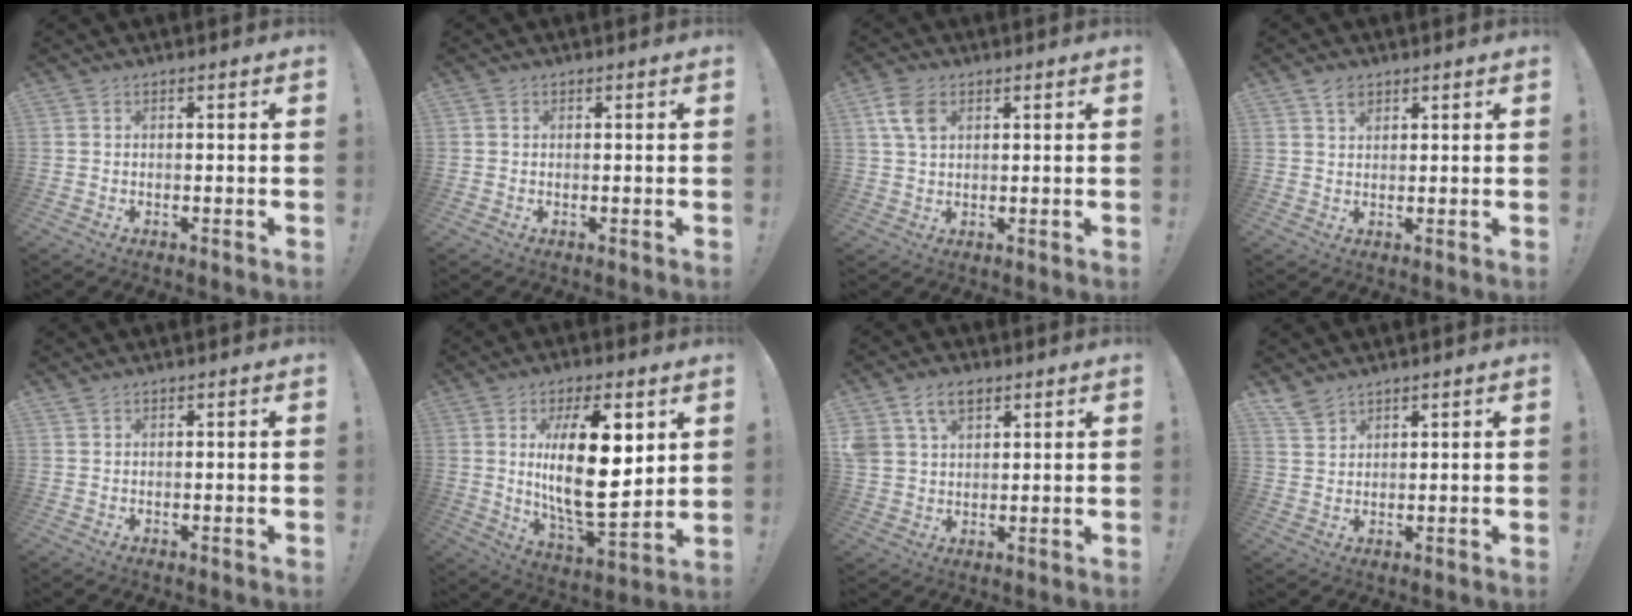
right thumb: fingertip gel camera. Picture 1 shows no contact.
{"total": 0.0}
{"total": 6.9, "force": [2.6, 4.5, 4.4], "torque": [-0.083, -0.001, 0.052]}
{"total": 3.2, "force": [2.0, 2.0, 1.4], "torque": [-0.013, -0.008, 0.034]}
{"total": 0.7, "force": [0.6, 0.0, 0.2], "torque": [-0.005, 0.000, 0.013]}
{"total": 21.0, "force": [5.0, 8.0, 18.8], "torque": [-0.333, -0.031, 0.073]}
{"total": 9.0, "force": [5.1, 5.9, 4.4], "torque": [-0.074, -0.010, 0.100]}
{"total": 4.7, "force": [4.0, 1.8, 1.6], "torque": [-0.018, -0.028, 0.075]}